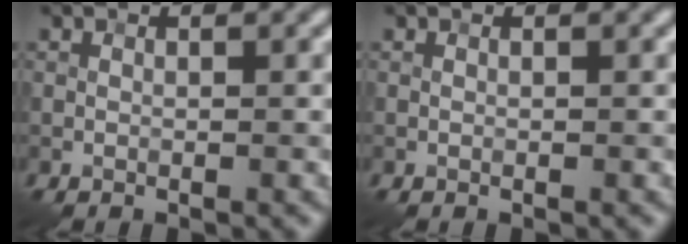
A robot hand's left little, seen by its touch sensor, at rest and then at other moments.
{"total": 0.0}